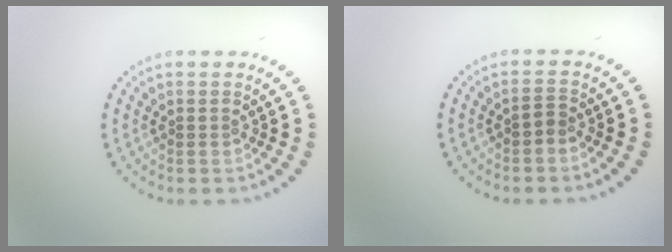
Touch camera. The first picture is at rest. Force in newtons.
{"total": 0.9, "press": 0.7, "slide": 0.5}